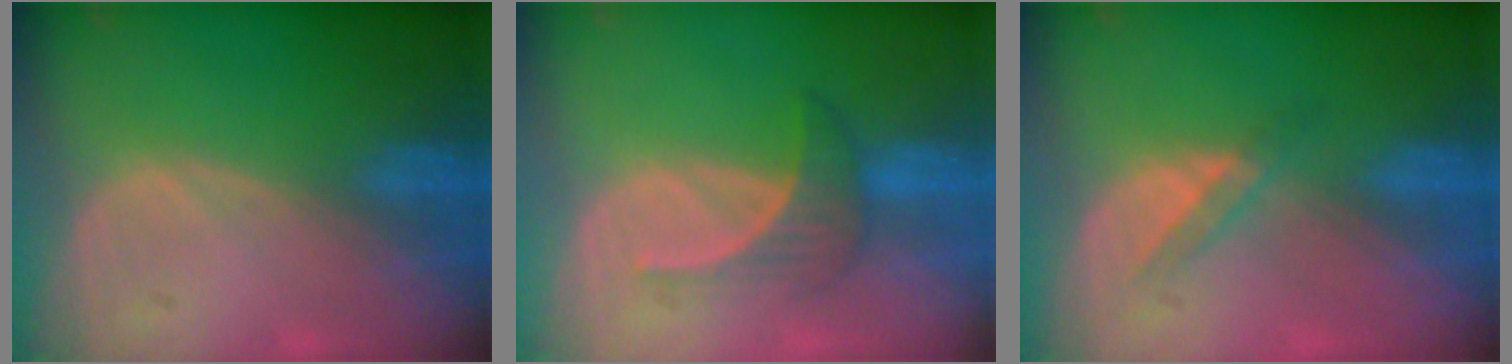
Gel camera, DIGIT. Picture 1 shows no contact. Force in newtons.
{"total": 3.8, "press": 3.8, "slide": 0.8}
{"total": 2.4, "press": 2.2, "slide": 1.1}